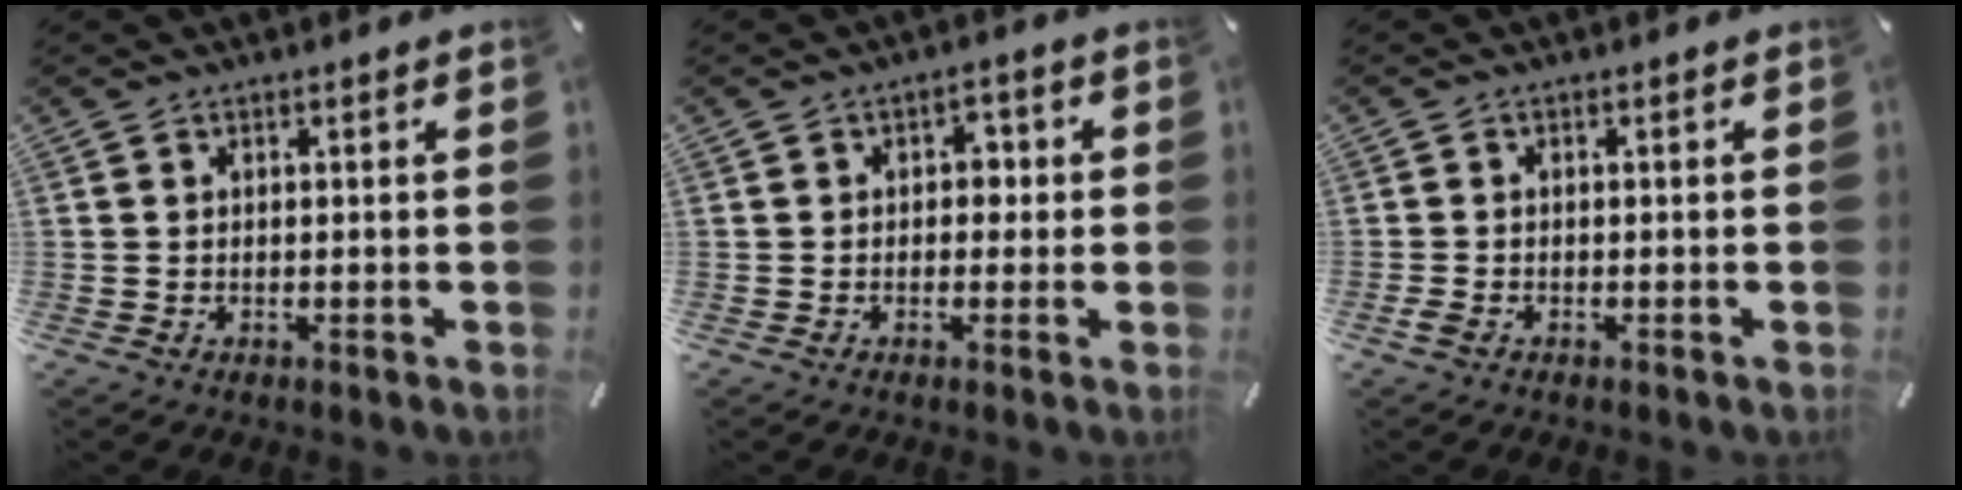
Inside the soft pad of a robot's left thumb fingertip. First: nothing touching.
{"total": 3.0, "force": [-0.4, 2.4, 1.8], "torque": [-0.013, 0.000, -0.017]}
{"total": 1.2, "force": [-0.8, 0.7, 0.6], "torque": [-0.011, 0.001, -0.014]}